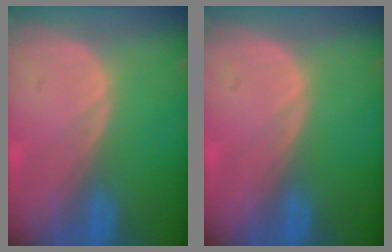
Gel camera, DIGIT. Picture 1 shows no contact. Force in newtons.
{"total": 0.0}